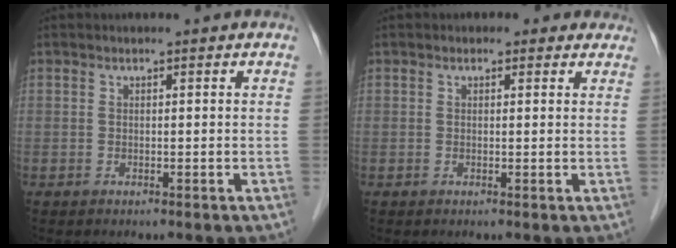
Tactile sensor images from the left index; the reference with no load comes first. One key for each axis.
{"total": 2.0, "fx": 1.3, "fy": 1.4, "fz": 0.5, "tx": 0.004, "ty": 0.004, "tz": 0.008}